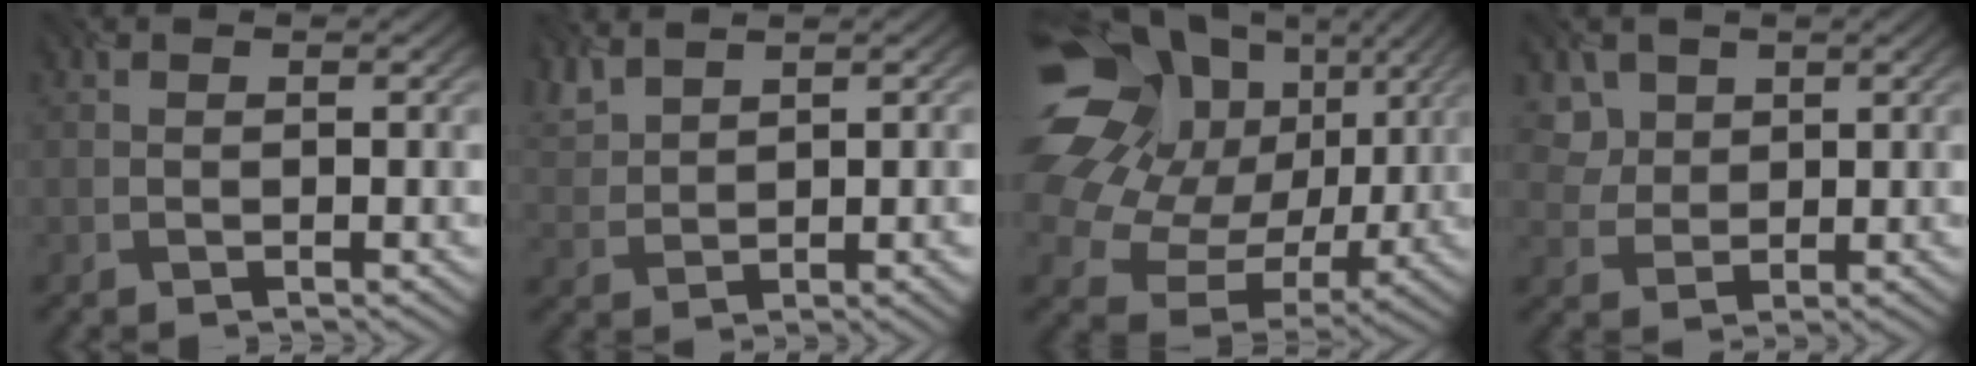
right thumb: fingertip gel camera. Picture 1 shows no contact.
{"total": 5.1, "force": [3.2, 2.0, 3.5], "torque": [-0.076, 0.010, 0.074]}
{"total": 21.4, "force": [7.8, 17.0, 10.4], "torque": [-0.320, 0.036, 0.156]}
{"total": 3.6, "force": [2.3, 2.8, -0.1], "torque": [-0.022, -0.011, 0.060]}